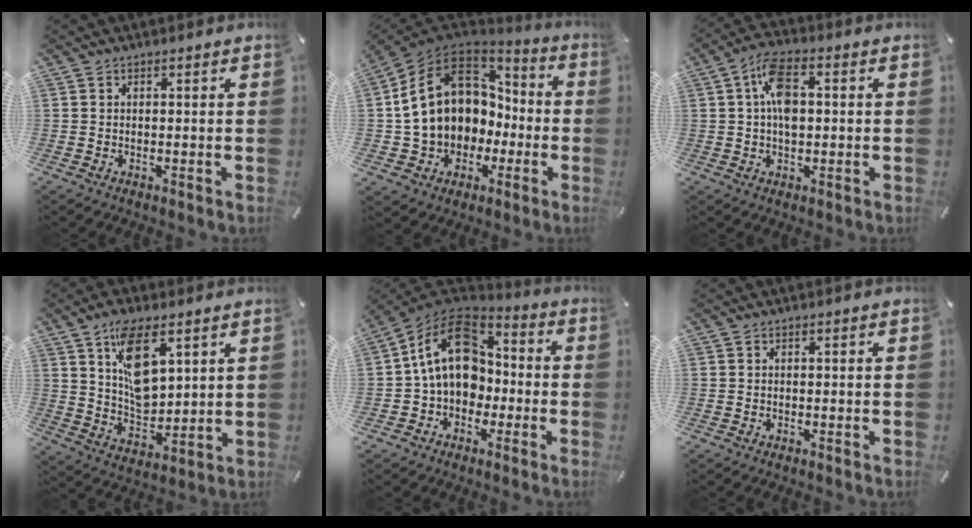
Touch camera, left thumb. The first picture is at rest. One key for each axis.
{"total": 16.9, "fx": 1.5, "fy": 14.4, "fz": 8.8, "tx": -0.183, "ty": 0.003, "tz": 0.034}
{"total": 8.3, "fx": 0.7, "fy": 4.7, "fz": 6.8, "tx": -0.125, "ty": 0.006, "tz": 0.009}
{"total": 11.9, "fx": 5.8, "fy": 6.4, "fz": 8.2, "tx": -0.149, "ty": -0.017, "tz": 0.105}
{"total": 16.0, "fx": 0.6, "fy": 12.4, "fz": 10.1, "tx": -0.181, "ty": 0.009, "tz": 0.011}
{"total": 0.0}